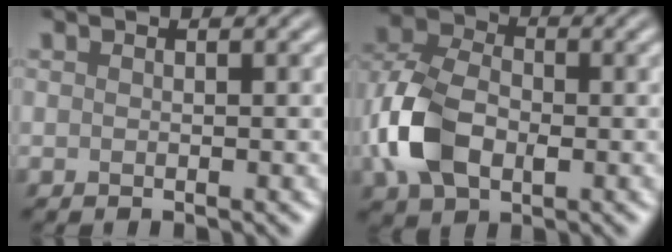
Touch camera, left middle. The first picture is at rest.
{"total": 7.7, "force": [-1.8, 5.2, 5.4], "torque": [-0.121, 0.009, -0.049]}